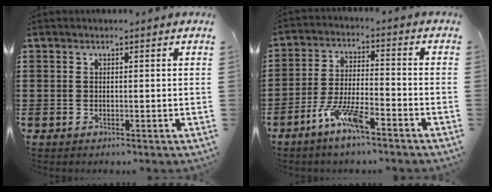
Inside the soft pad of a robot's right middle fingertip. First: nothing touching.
{"total": 7.3, "force": [-4.9, 1.3, 5.2], "torque": [-0.117, -0.005, -0.094]}